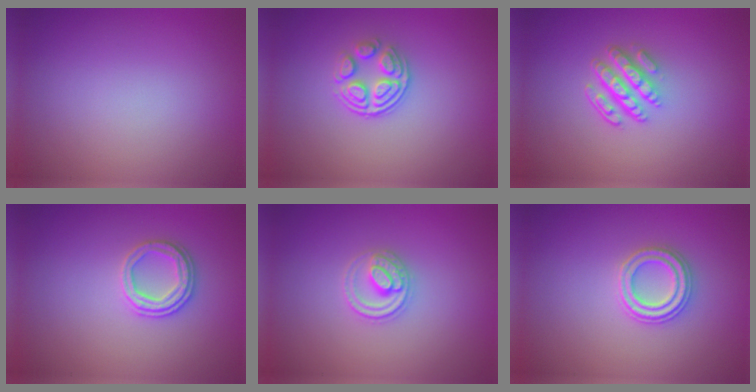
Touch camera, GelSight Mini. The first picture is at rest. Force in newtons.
{"total": 3.1, "press": 2.6, "slide": 1.8}
{"total": 4.3, "press": 3.0, "slide": 3.0}
{"total": 2.6, "press": 2.4, "slide": 0.8}
{"total": 2.5, "press": 2.4, "slide": 0.3}
{"total": 2.6, "press": 2.6, "slide": 0.4}